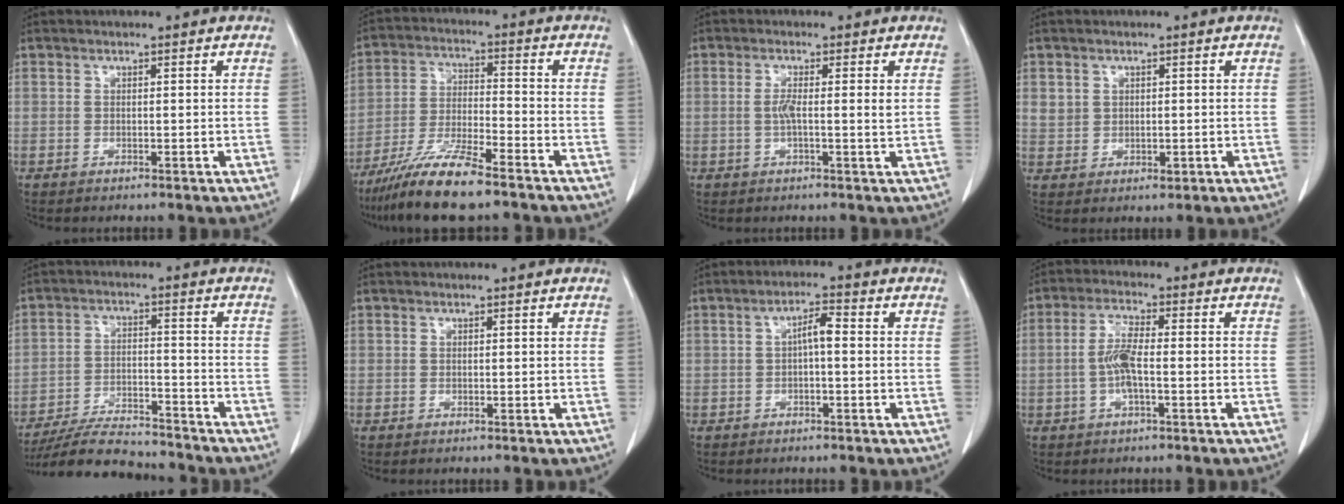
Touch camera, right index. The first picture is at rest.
{"total": 10.4, "force": [-8.2, 0.5, 6.4], "torque": [-0.127, -0.028, -0.154]}
{"total": 3.3, "force": [0.2, 0.2, 3.3], "torque": [-0.063, 0.001, 0.002]}
{"total": 3.1, "force": [0.7, 2.8, 1.3], "torque": [-0.022, 0.000, 0.020]}
{"total": 12.5, "force": [-11.8, 2.1, 3.9], "torque": [-0.062, -0.002, -0.191]}
{"total": 0.0}
{"total": 3.2, "force": [-0.1, 0.7, 3.1], "torque": [-0.053, 0.010, -0.002]}
{"total": 5.4, "force": [-0.9, 1.3, 5.2], "torque": [-0.112, 0.006, -0.021]}